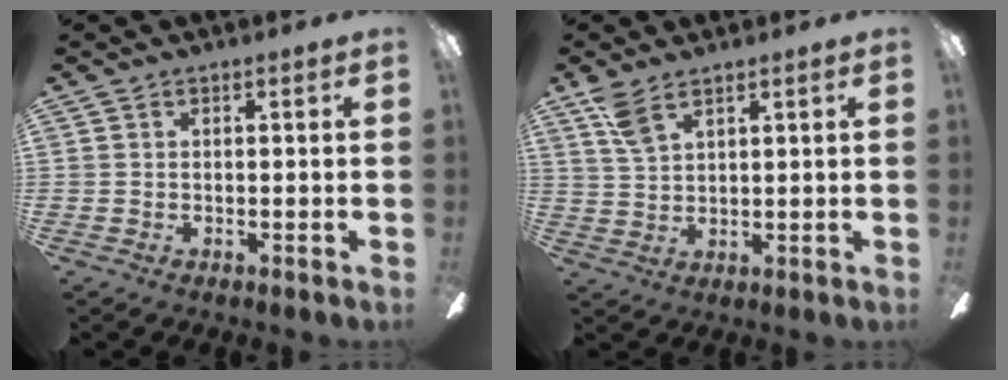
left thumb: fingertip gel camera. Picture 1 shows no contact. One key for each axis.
{"total": 5.5, "fx": 4.0, "fy": 1.9, "fz": 3.2, "tx": -0.073, "ty": -0.011, "tz": 0.077}